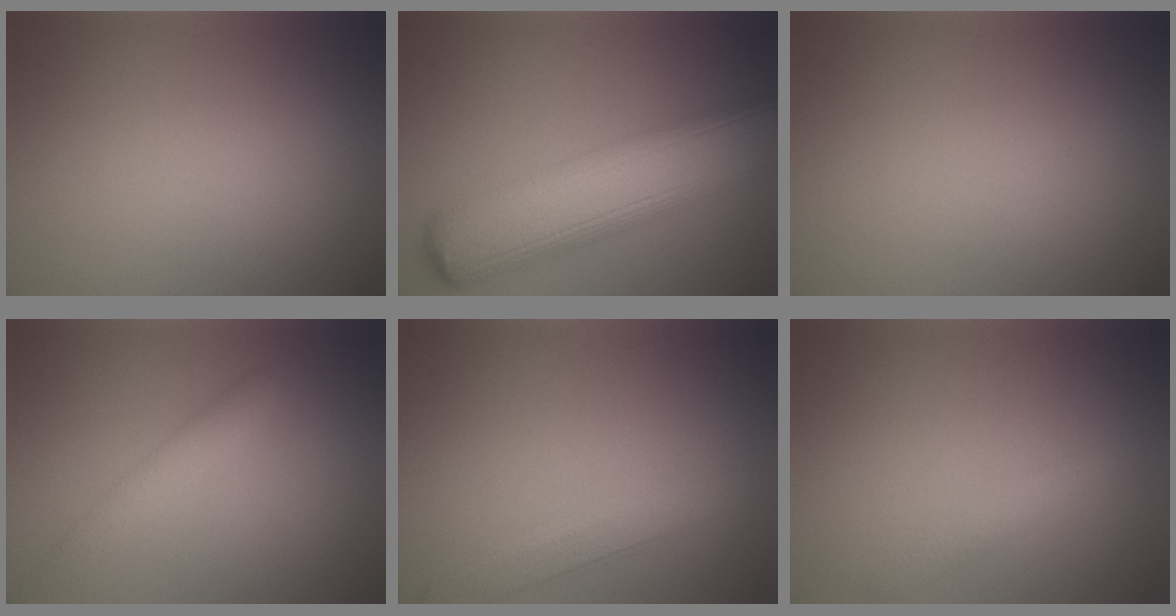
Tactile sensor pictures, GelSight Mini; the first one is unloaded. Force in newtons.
{"total": 11.0, "press": 11.0, "slide": 0.4}
{"total": 0.0}
{"total": 2.4, "press": 2.4, "slide": 0.2}
{"total": 2.4, "press": 2.4, "slide": 0.1}
{"total": 1.5, "press": 1.5, "slide": 0.2}